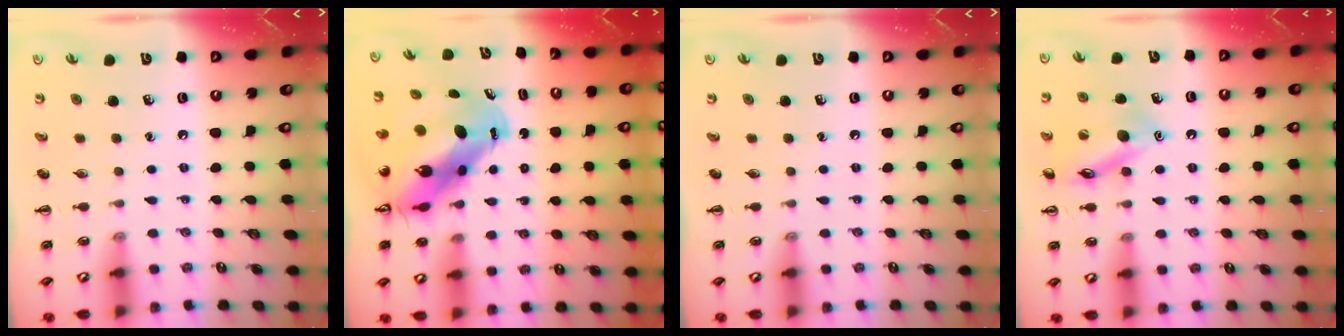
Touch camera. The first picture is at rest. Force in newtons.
{"total": 13.6, "press": 13.1, "slide": 3.7}
{"total": 0.0}
{"total": 13.8, "press": 13.8, "slide": 1.5}